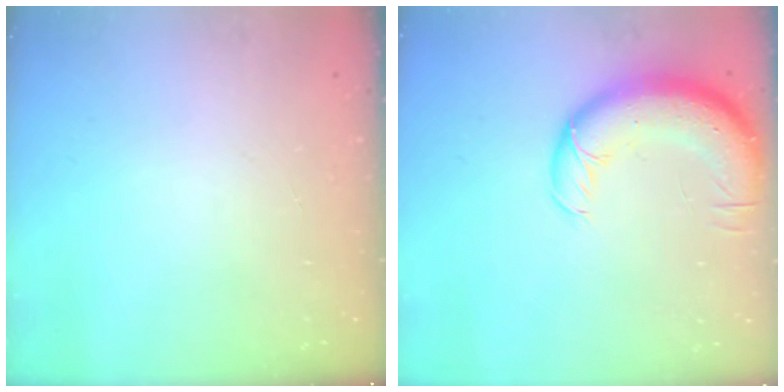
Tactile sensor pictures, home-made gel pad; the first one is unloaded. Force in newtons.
{"total": 14.5, "press": 14.1, "slide": 3.5}